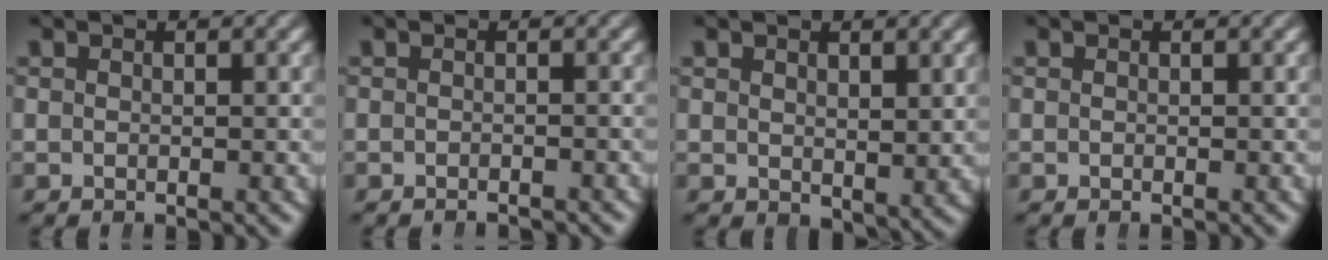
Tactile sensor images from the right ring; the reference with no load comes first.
{"total": 2.0, "force": [-2.0, 0.0, 0.0], "torque": [0.005, -0.006, -0.030]}
{"total": 1.6, "force": [0.8, 0.7, 1.2], "torque": [-0.005, -0.008, 0.025]}
{"total": 0.0}